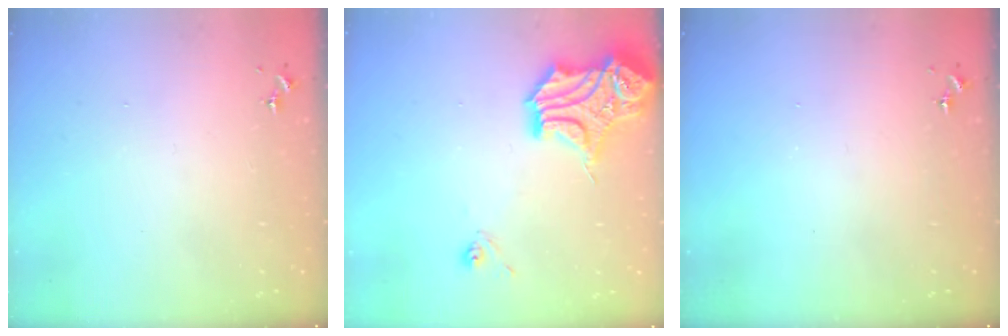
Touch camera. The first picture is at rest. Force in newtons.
{"total": 17.7, "press": 17.5, "slide": 2.7}
{"total": 0.0}